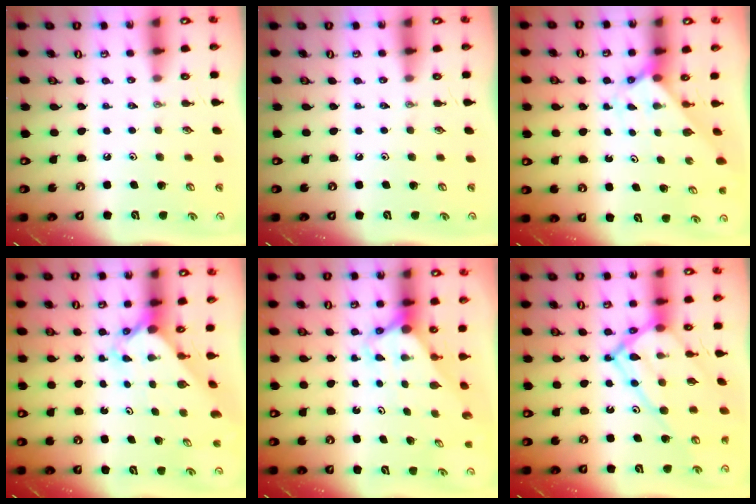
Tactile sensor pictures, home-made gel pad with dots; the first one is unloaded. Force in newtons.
{"total": 0.0}
{"total": 1.9, "press": 1.9, "slide": 0.2}
{"total": 2.5, "press": 2.5, "slide": 0.3}
{"total": 2.7, "press": 2.7, "slide": 0.2}
{"total": 17.1, "press": 17.0, "slide": 1.7}